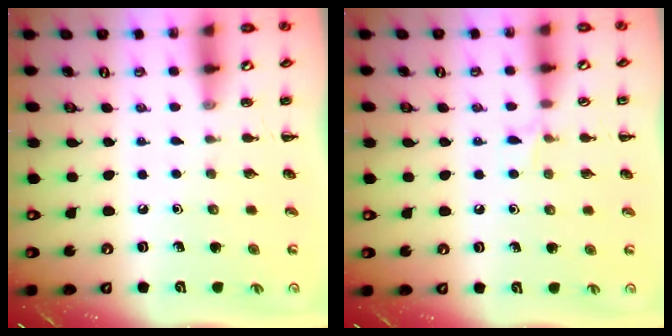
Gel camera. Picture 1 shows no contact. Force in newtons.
{"total": 5.0, "press": 4.8, "slide": 1.4}